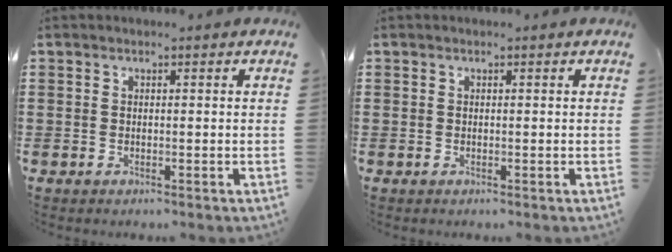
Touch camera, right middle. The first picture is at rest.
{"total": 0.0}